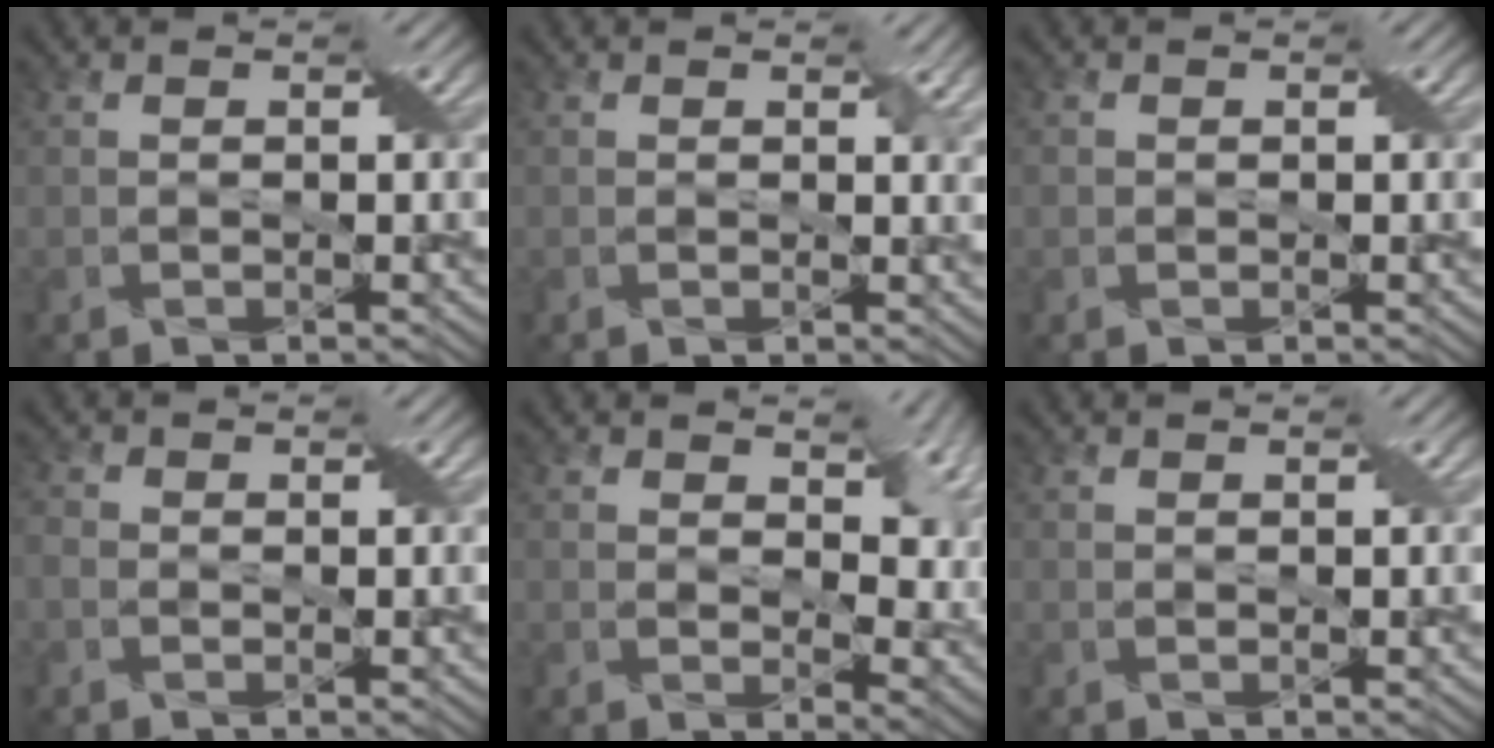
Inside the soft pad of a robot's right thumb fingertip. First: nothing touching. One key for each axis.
{"total": 1.6, "fx": 0.8, "fy": 0.6, "fz": 1.2, "tx": -0.019, "ty": -0.005, "tz": 0.015}
{"total": 0.8, "fx": 0.0, "fy": 0.8, "fz": 0.2, "tx": -0.008, "ty": 0.000, "tz": -0.002}
{"total": 1.6, "fx": -0.5, "fy": 1.3, "fz": 0.8, "tx": -0.021, "ty": 0.002, "tz": -0.016}
{"total": 8.8, "fx": 2.4, "fy": 4.9, "fz": 6.9, "tx": -0.113, "ty": -0.013, "tz": 0.042}
{"total": 0.0}